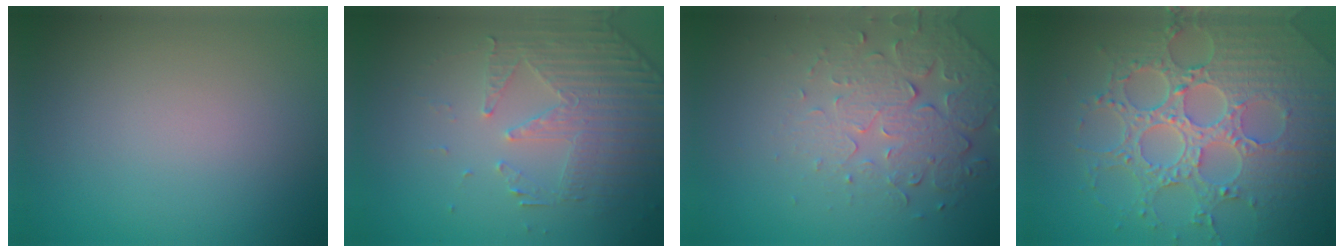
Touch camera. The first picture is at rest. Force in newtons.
{"total": 4.8, "press": 3.5, "slide": 3.4}
{"total": 5.2, "press": 3.7, "slide": 3.6}
{"total": 8.1, "press": 6.0, "slide": 5.4}